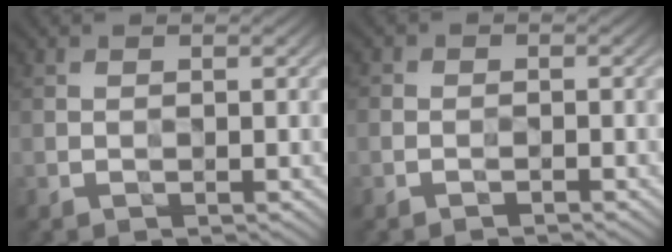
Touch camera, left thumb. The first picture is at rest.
{"total": 1.2, "force": [-0.9, 0.8, 0.3], "torque": [-0.001, -0.001, -0.021]}